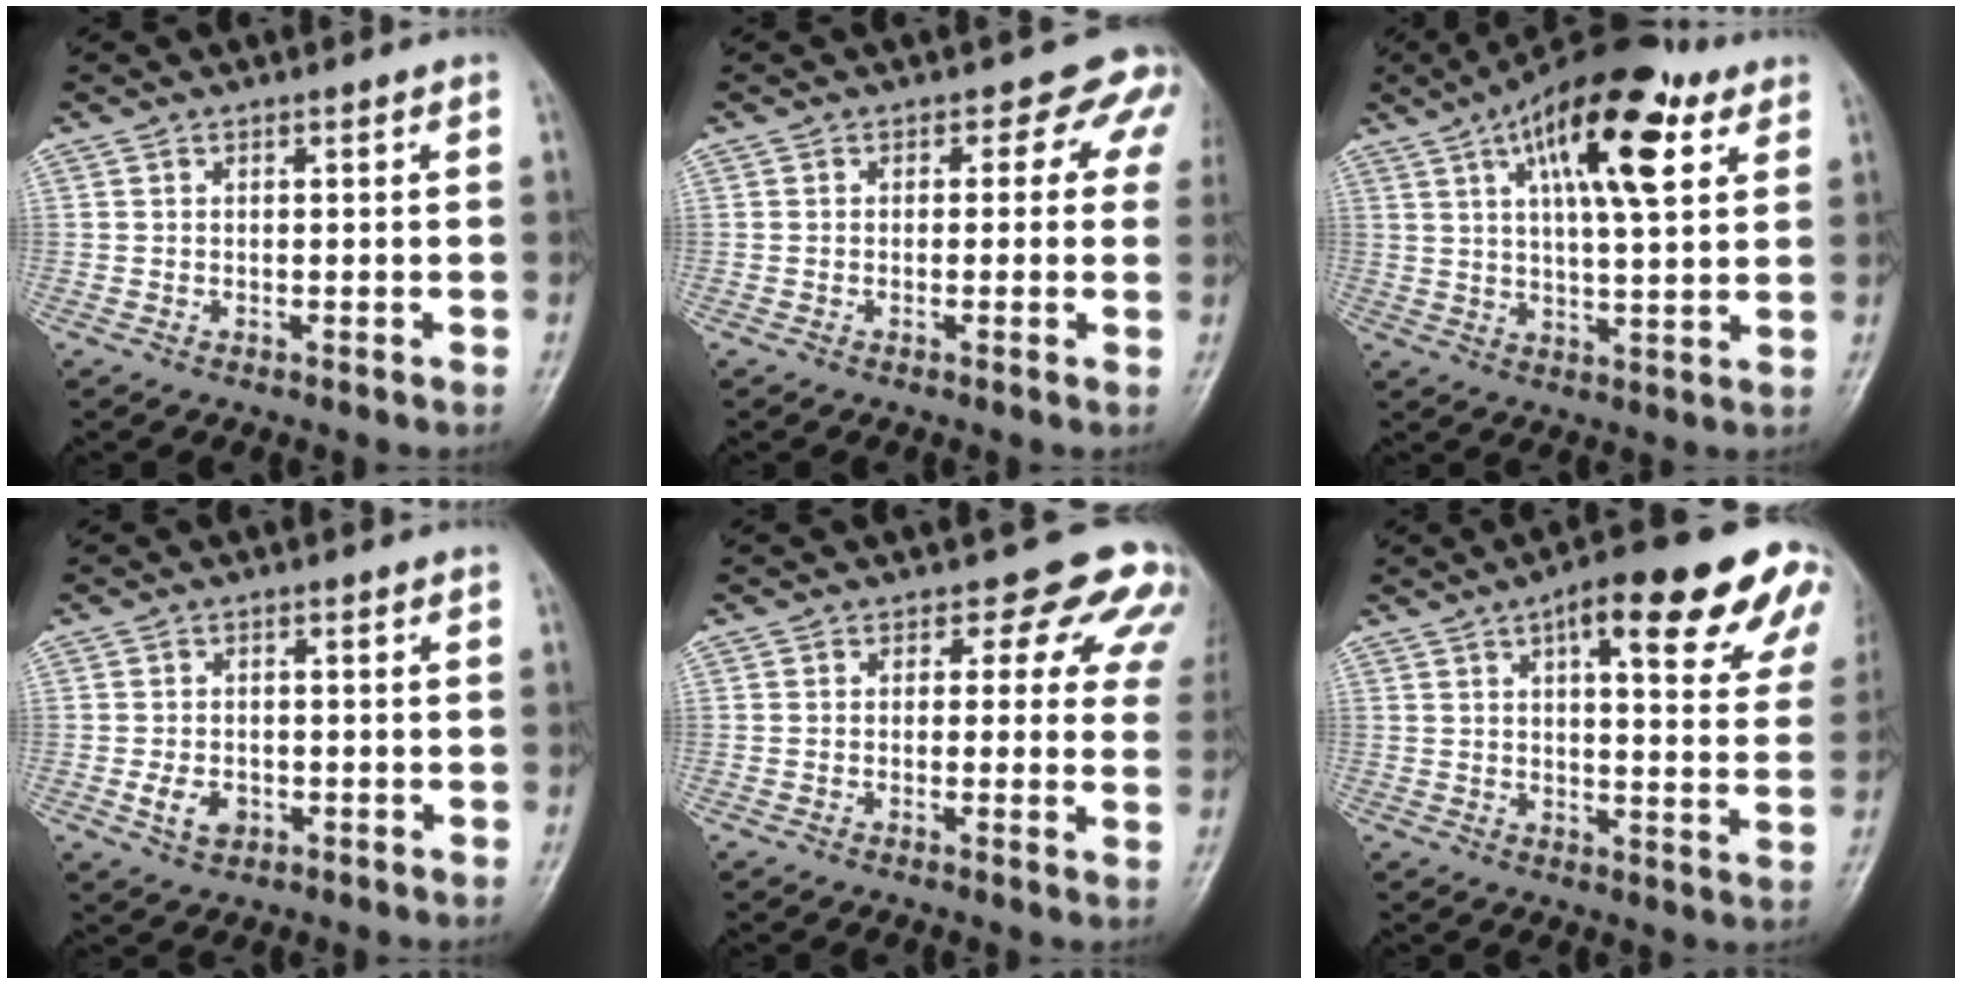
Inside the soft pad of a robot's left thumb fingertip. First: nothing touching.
{"total": 4.5, "force": [1.9, 3.6, 1.9], "torque": [0.020, -0.001, -0.005]}
{"total": 18.5, "force": [8.2, 6.7, 15.2], "torque": [-0.210, -0.008, 0.124]}
{"total": 3.9, "force": [-1.2, 2.9, 2.3], "torque": [-0.031, 0.003, -0.018]}
{"total": 9.0, "force": [5.3, 5.6, 4.6], "torque": [0.002, -0.015, 0.035]}
{"total": 20.5, "force": [10.9, 5.9, 16.3], "torque": [-0.184, -0.014, 0.131]}